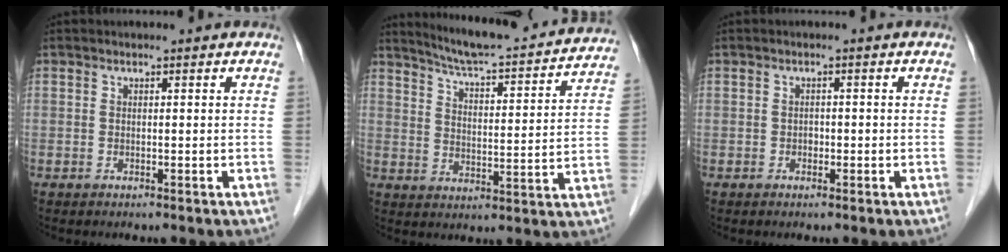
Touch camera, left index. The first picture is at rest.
{"total": 20.1, "force": [18.7, 1.5, 7.2], "torque": [-0.108, -0.023, 0.246]}
{"total": 0.9, "force": [-0.3, 0.6, 0.5], "torque": [-0.007, 0.003, -0.006]}